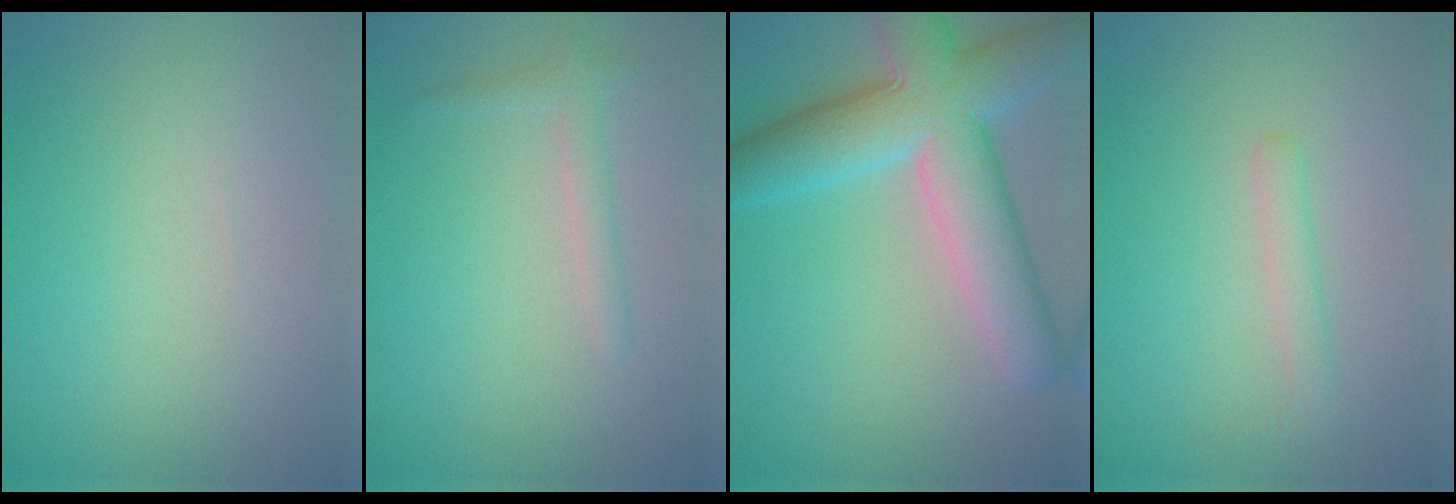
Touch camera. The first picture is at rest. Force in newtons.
{"total": 1.6, "press": 1.6, "slide": 0.1}
{"total": 10.2, "press": 10.2, "slide": 0.6}
{"total": 1.6, "press": 1.6, "slide": 0.0}